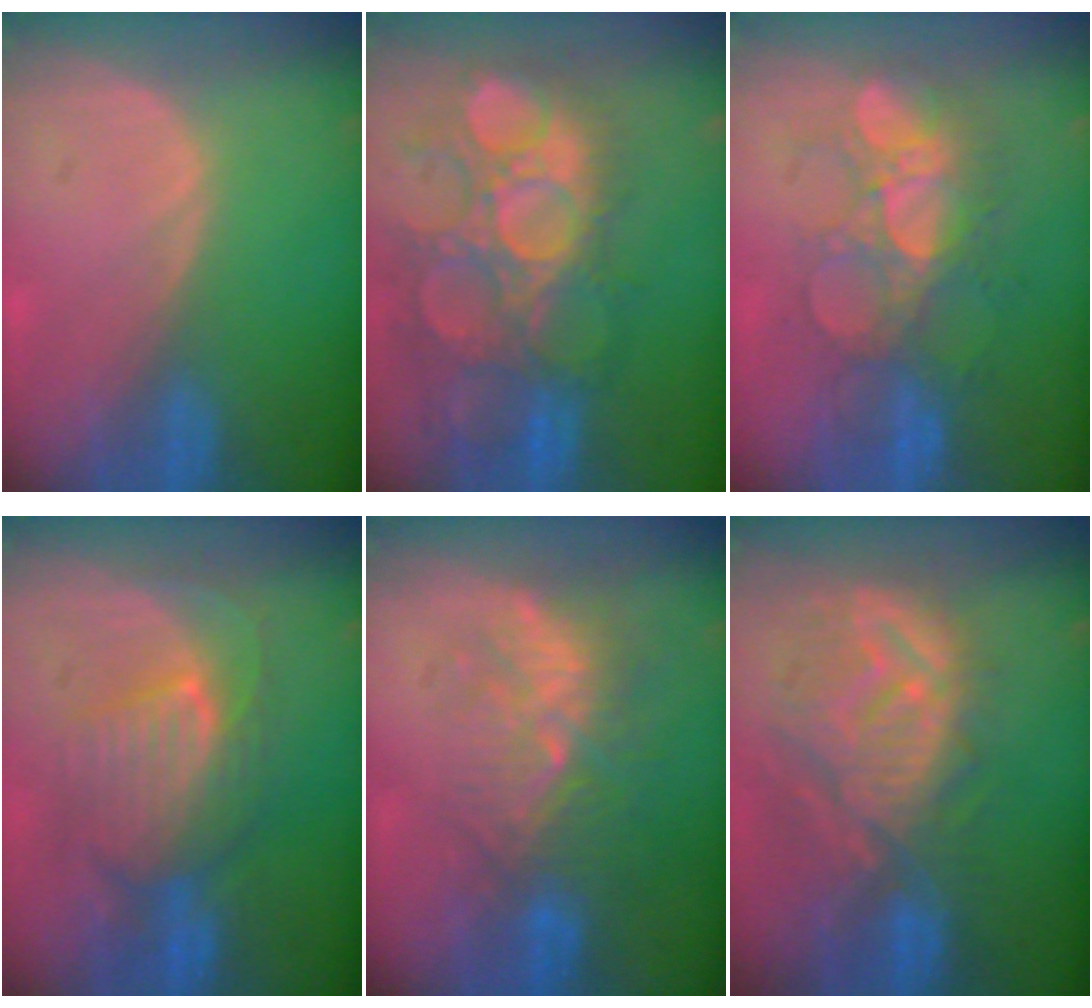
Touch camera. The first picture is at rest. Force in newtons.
{"total": 13.3, "press": 12.2, "slide": 5.4}
{"total": 8.7, "press": 8.6, "slide": 1.5}
{"total": 8.9, "press": 8.6, "slide": 2.1}
{"total": 9.1, "press": 8.4, "slide": 3.4}
{"total": 11.6, "press": 10.7, "slide": 4.6}